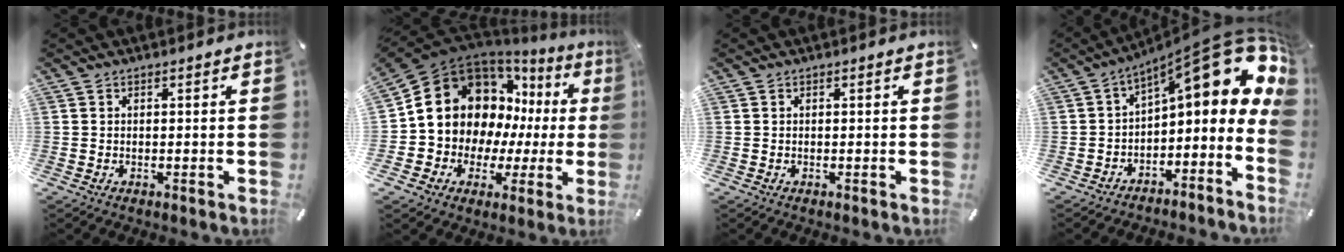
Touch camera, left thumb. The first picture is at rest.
{"total": 16.5, "force": [5.1, 13.8, 7.5], "torque": [-0.130, -0.041, 0.110]}
{"total": 0.0}
{"total": 18.4, "force": [8.5, 7.6, 14.4], "torque": [-0.186, -0.061, 0.144]}